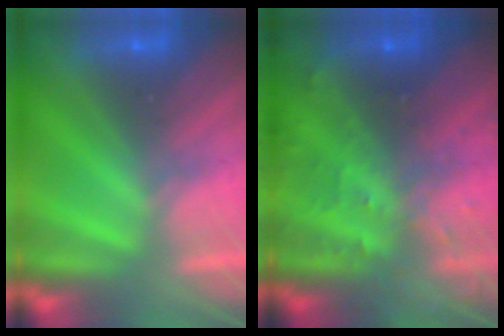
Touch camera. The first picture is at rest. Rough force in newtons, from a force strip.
{"total": 7.3}